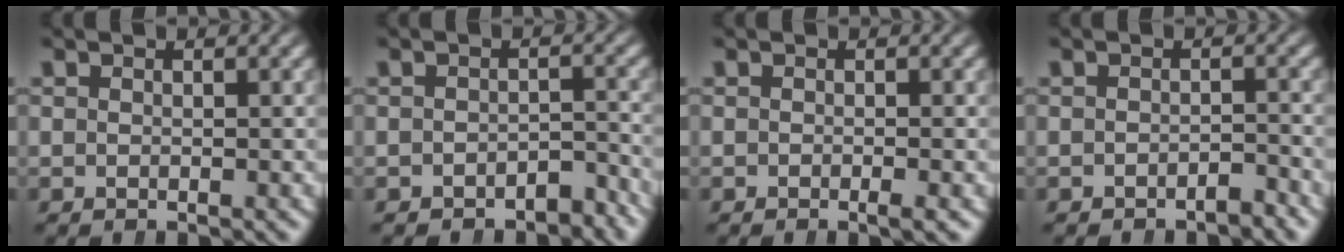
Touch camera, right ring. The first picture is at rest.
{"total": 2.8, "force": [-2.8, 0.5, 0.1], "torque": [0.020, -0.004, -0.046]}
{"total": 0.6, "force": [-0.4, -0.4, 0.3], "torque": [0.004, 0.002, -0.008]}
{"total": 1.8, "force": [-1.8, 0.0, -0.2], "torque": [0.018, 0.001, -0.029]}